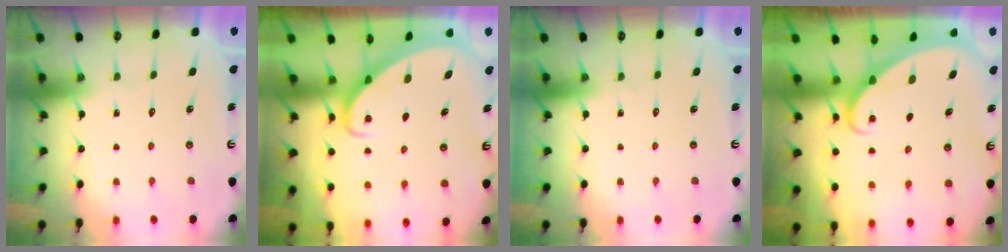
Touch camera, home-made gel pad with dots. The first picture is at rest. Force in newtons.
{"total": 2.5, "press": 2.5, "slide": 0.2}
{"total": 0.0}
{"total": 1.9, "press": 1.9, "slide": 0.1}